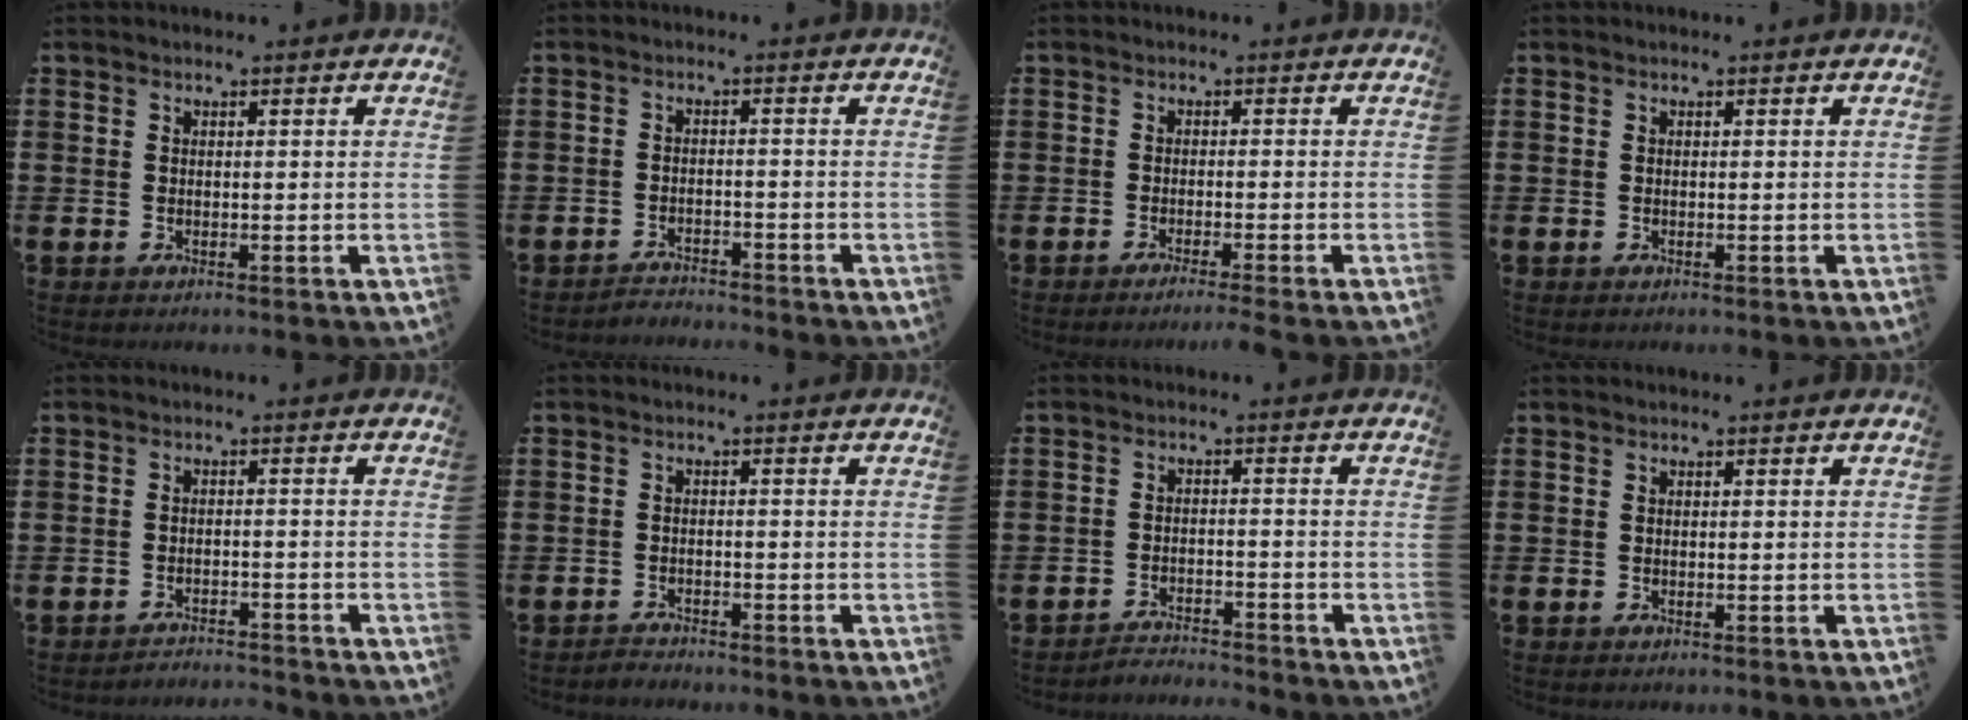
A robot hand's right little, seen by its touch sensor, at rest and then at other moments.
{"total": 2.0, "force": [-2.0, 0.0, -0.3], "torque": [-0.001, 0.004, -0.044]}
{"total": 1.2, "force": [-0.9, -0.3, 0.7], "torque": [-0.011, -0.002, -0.017]}
{"total": 0.0}
{"total": 2.0, "force": [-2.0, -0.1, -0.2], "torque": [-0.002, 0.003, -0.043]}
{"total": 1.3, "force": [-1.3, 0.1, -0.2], "torque": [-0.001, 0.004, -0.028]}
{"total": 2.6, "force": [-2.6, -0.1, -0.3], "torque": [-0.002, 0.004, -0.057]}
{"total": 0.0}